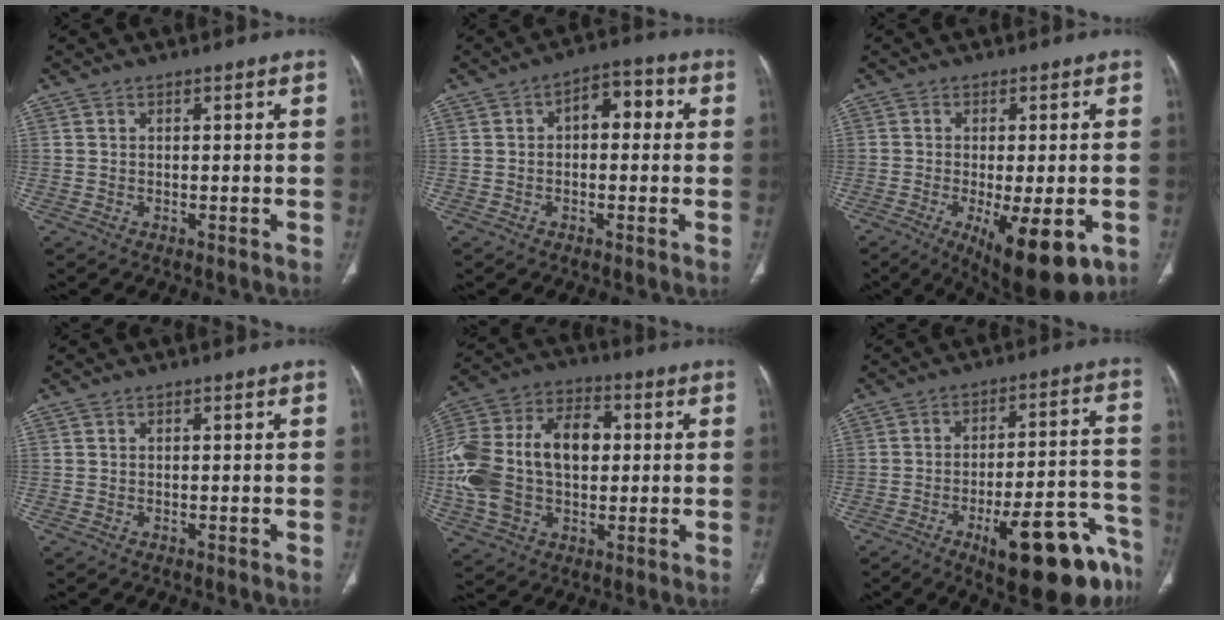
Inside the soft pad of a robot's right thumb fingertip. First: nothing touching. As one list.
[{"total": 6.3, "force": [0.7, 3.8, 5.0], "torque": [-0.045, 0.023, 0.000]}, {"total": 13.7, "force": [-5.2, 4.8, 11.8], "torque": [-0.157, -0.012, -0.063]}, {"total": 0.0}, {"total": 21.9, "force": [0.8, 14.2, 16.6], "torque": [-0.347, 0.025, 0.015]}, {"total": 21.1, "force": [-11.7, 6.2, 16.5], "torque": [-0.147, 0.080, -0.156]}]